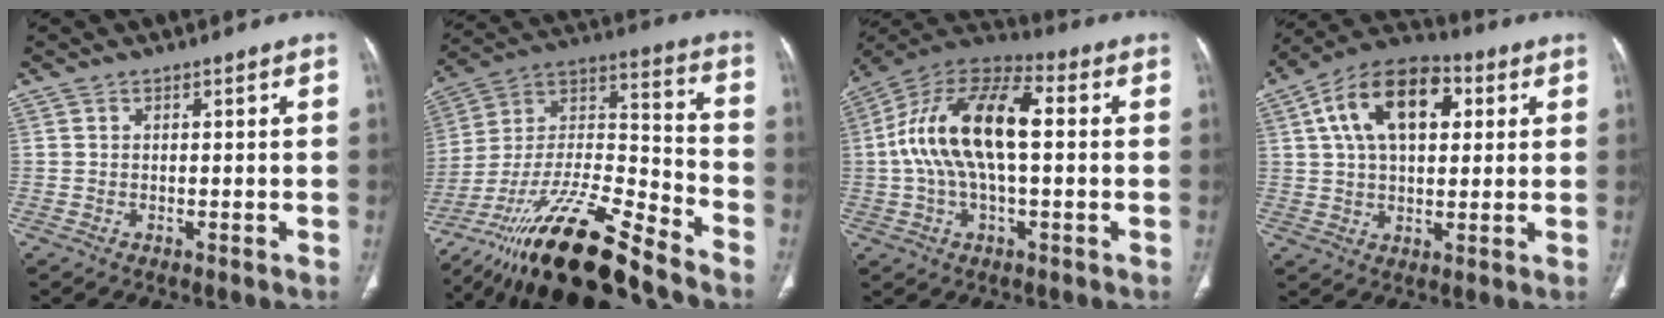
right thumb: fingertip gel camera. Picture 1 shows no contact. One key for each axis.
{"total": 23.0, "fx": -18.4, "fy": 4.2, "fz": 13.2, "tx": -0.275, "ty": 0.067, "tz": -0.337}
{"total": 18.2, "fx": 1.4, "fy": 8.4, "fz": 16.1, "tx": -0.307, "ty": 0.041, "tz": 0.018}
{"total": 16.0, "fx": 4.8, "fy": 9.2, "fz": 12.1, "tx": -0.188, "ty": 0.015, "tz": 0.073}